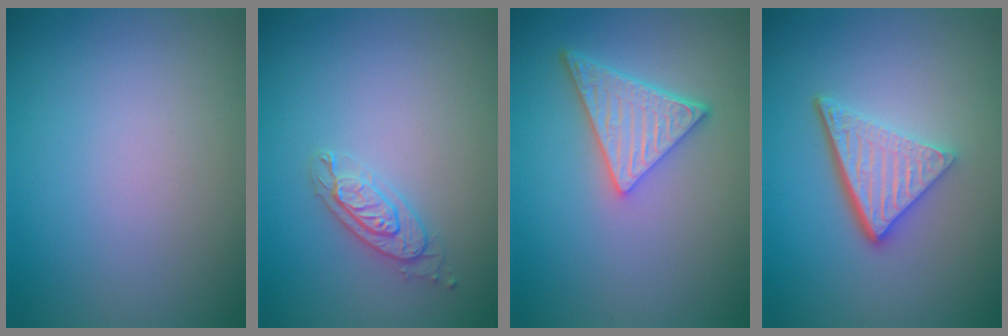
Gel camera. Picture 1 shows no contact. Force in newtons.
{"total": 2.1, "press": 2.1, "slide": 0.5}
{"total": 5.0, "press": 3.7, "slide": 3.3}
{"total": 5.0, "press": 3.5, "slide": 3.6}